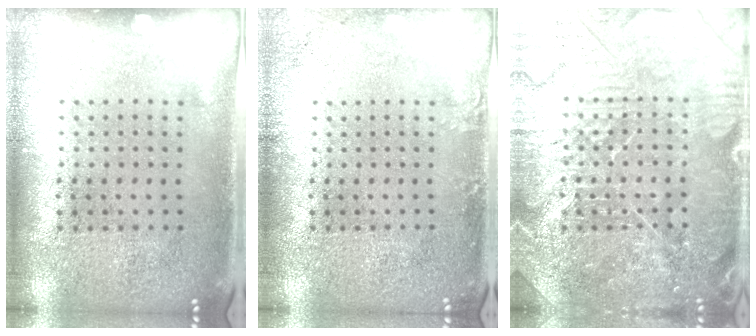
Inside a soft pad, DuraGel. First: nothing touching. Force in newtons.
{"total": 1.5, "press": 1.5, "slide": 0.1}
{"total": 4.7, "press": 4.7, "slide": 0.6}